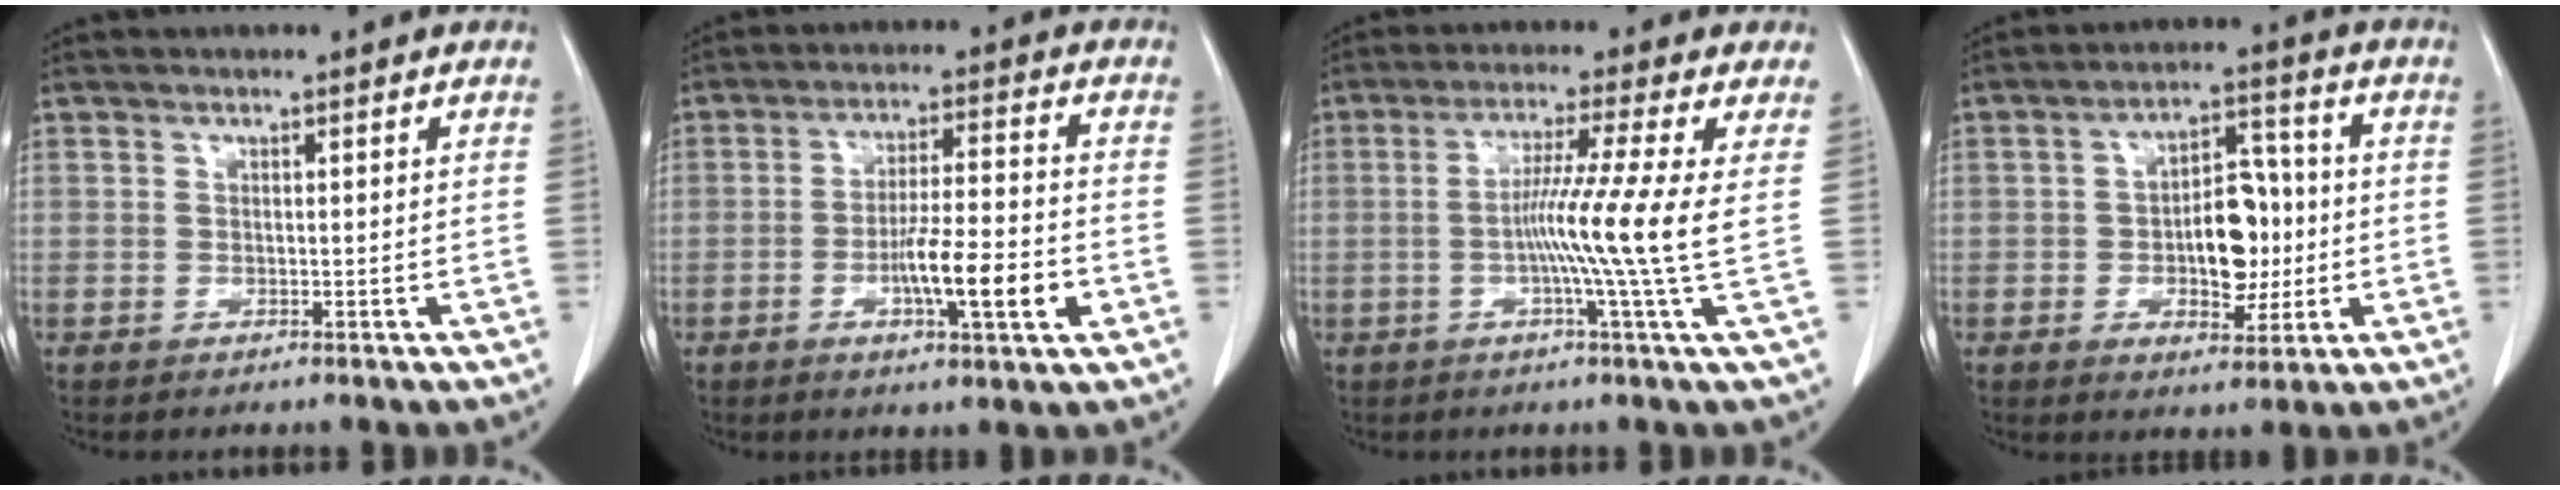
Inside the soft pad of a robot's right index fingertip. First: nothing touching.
{"total": 10.1, "force": [-3.2, 0.8, 9.6], "torque": [-0.161, -0.004, -0.055]}
{"total": 9.5, "force": [-0.5, -2.9, 9.0], "torque": [-0.161, -0.006, -0.009]}
{"total": 9.4, "force": [-1.0, 4.9, 8.0], "torque": [-0.125, 0.021, -0.011]}